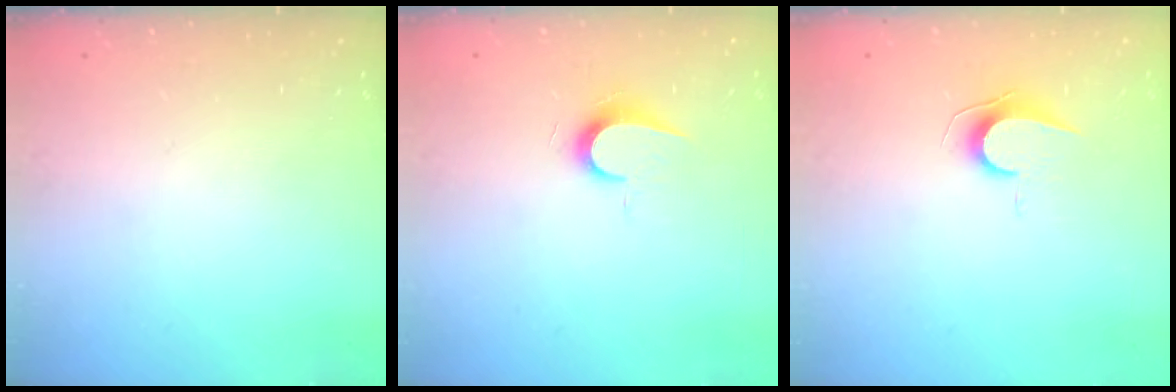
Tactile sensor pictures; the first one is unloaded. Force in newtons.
{"total": 6.9, "press": 6.9, "slide": 0.6}
{"total": 6.8, "press": 6.8, "slide": 0.7}